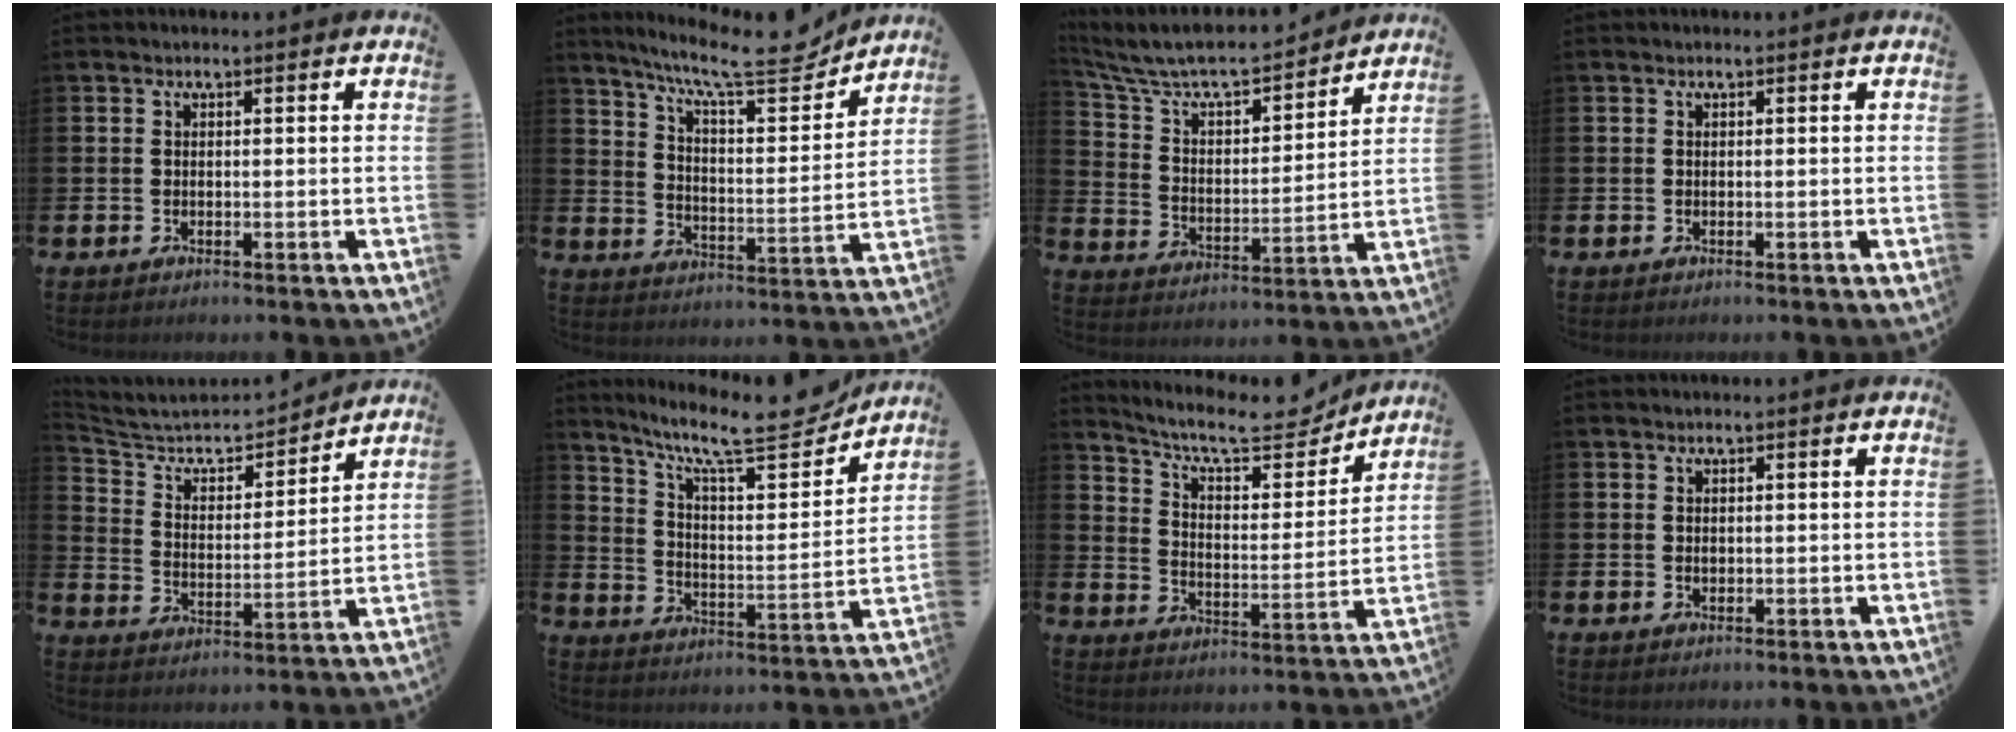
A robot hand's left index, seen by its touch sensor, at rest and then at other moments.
{"total": 10.5, "force": [9.1, 1.6, 4.9], "torque": [-0.109, -0.059, 0.152]}
{"total": 8.4, "force": [7.7, 2.1, 2.6], "torque": [-0.095, -0.055, 0.132]}
{"total": 0.0}
{"total": 6.3, "force": [5.8, 2.0, 1.6], "torque": [-0.072, -0.044, 0.095]}
{"total": 11.1, "force": [9.5, 1.8, 5.5], "torque": [-0.123, -0.064, 0.157]}
{"total": 10.0, "force": [8.9, 2.5, 3.8], "torque": [-0.091, -0.062, 0.151]}
{"total": 0.6, "force": [0.2, 0.5, 0.3], "torque": [0.000, 0.000, 0.001]}